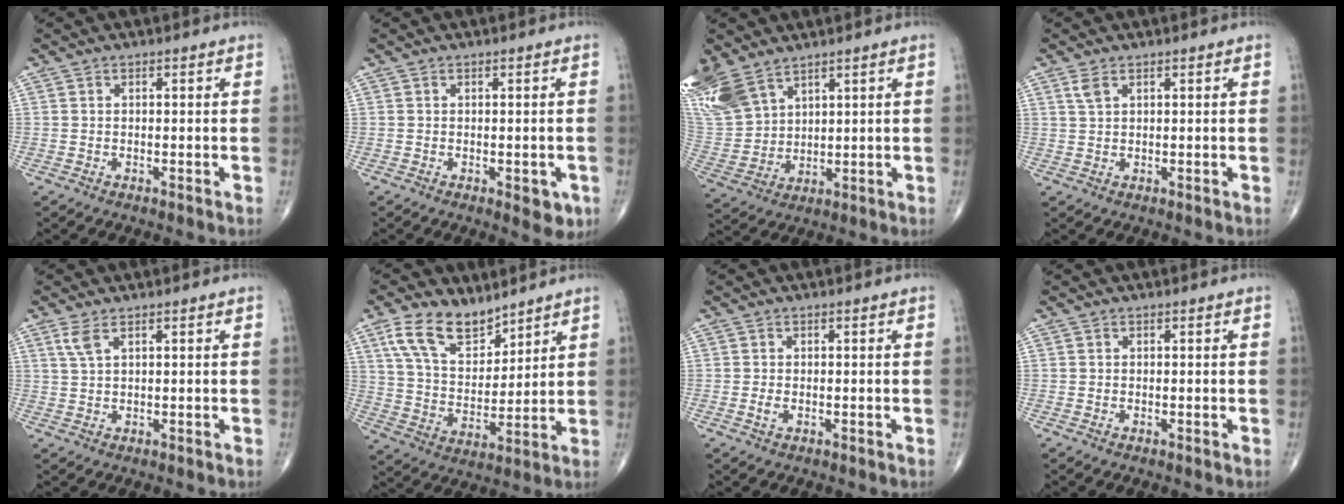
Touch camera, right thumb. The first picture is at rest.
{"total": 3.6, "force": [-1.2, 1.8, 2.8], "torque": [-0.014, -0.002, -0.011]}
{"total": 14.1, "force": [9.4, 7.8, 7.1], "torque": [-0.170, -0.018, 0.201]}
{"total": 2.0, "force": [1.2, 0.9, 1.3], "torque": [-0.031, 0.005, 0.029]}
{"total": 2.7, "force": [1.5, 0.8, 2.0], "torque": [-0.051, 0.005, 0.039]}
{"total": 12.7, "force": [8.5, 6.7, 6.6], "torque": [-0.099, -0.043, 0.169]}
{"total": 1.3, "force": [-0.3, 0.7, 1.1], "torque": [-0.020, 0.000, -0.005]}
{"total": 0.0}